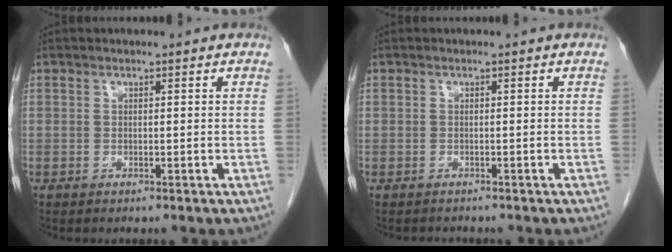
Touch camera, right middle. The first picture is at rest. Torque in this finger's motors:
{"motor_torque": [-1.44, 0.20, -0.80, -0.12]}